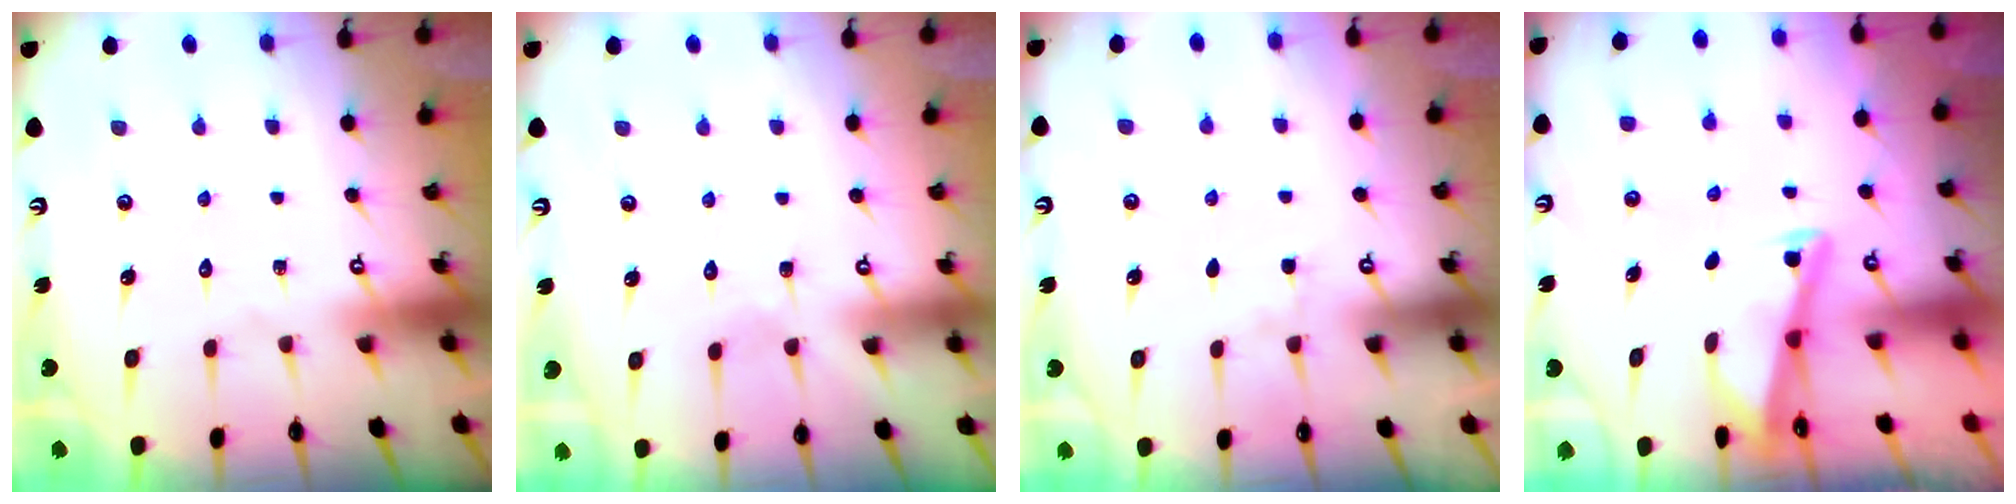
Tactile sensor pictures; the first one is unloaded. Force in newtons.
{"total": 2.9, "press": 2.9, "slide": 0.4}
{"total": 3.1, "press": 3.1, "slide": 0.4}
{"total": 3.0, "press": 2.9, "slide": 0.3}